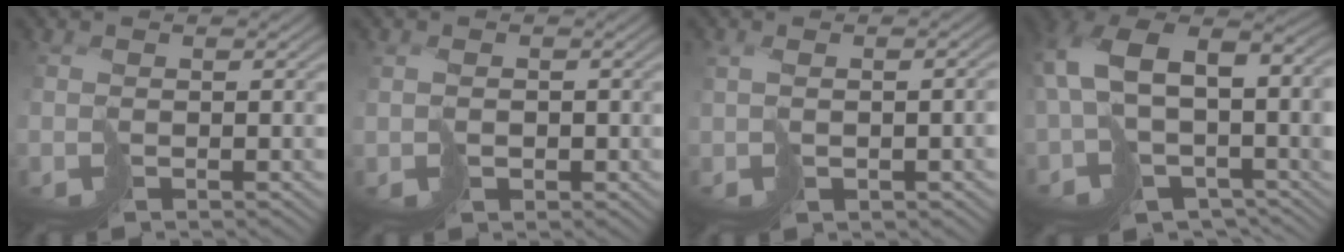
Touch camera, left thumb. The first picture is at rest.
{"total": 1.9, "force": [-0.1, 1.8, 0.6], "torque": [-0.012, 0.000, -0.003]}
{"total": 3.4, "force": [-0.3, 1.5, 3.0], "torque": [-0.055, -0.002, 0.008]}
{"total": 13.3, "force": [-0.8, 8.9, 9.9], "torque": [-0.221, -0.031, 0.029]}